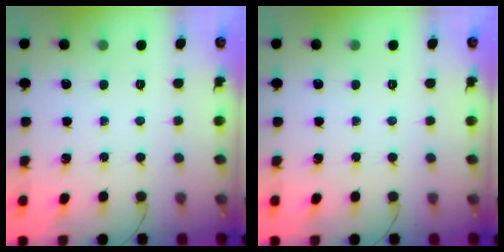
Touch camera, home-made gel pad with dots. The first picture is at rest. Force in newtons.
{"total": 0.0}